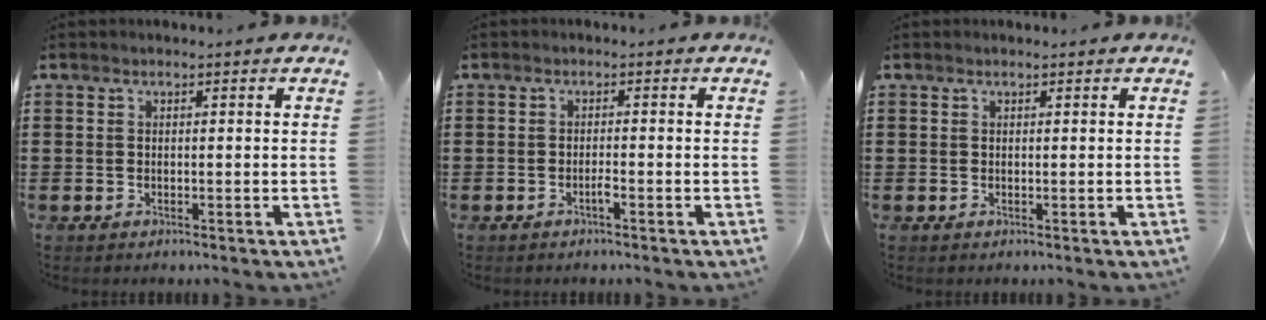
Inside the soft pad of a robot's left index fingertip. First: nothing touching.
{"total": 1.3, "force": [-0.7, 0.1, 1.0], "torque": [-0.021, -0.004, -0.012]}
{"total": 0.0}